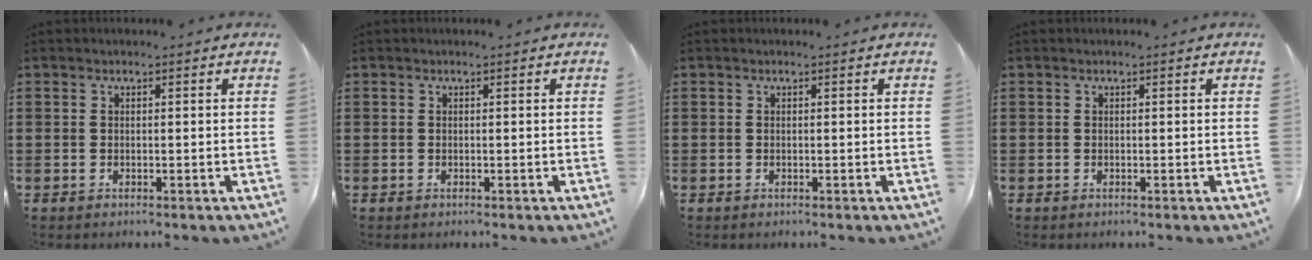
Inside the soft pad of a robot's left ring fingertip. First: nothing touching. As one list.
[{"total": 0.0}, {"total": 0.0}, {"total": 0.0}]